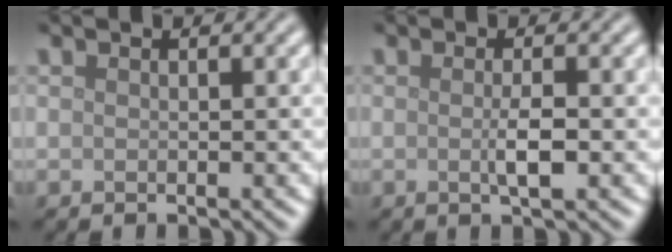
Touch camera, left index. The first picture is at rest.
{"total": 2.0, "force": [-0.2, 0.3, 2.0], "torque": [-0.037, -0.003, -0.005]}